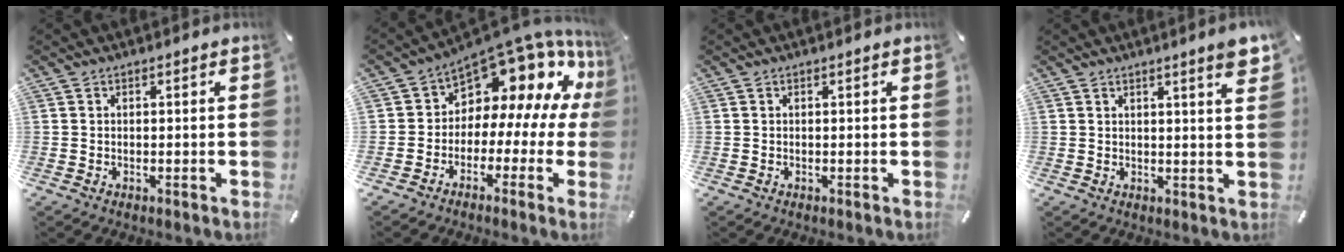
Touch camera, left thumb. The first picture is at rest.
{"total": 11.9, "force": [7.3, 7.3, 5.8], "torque": [-0.096, -0.077, 0.127]}
{"total": 0.0}
{"total": 4.5, "force": [2.9, 0.2, 3.4], "torque": [-0.055, -0.015, 0.047]}